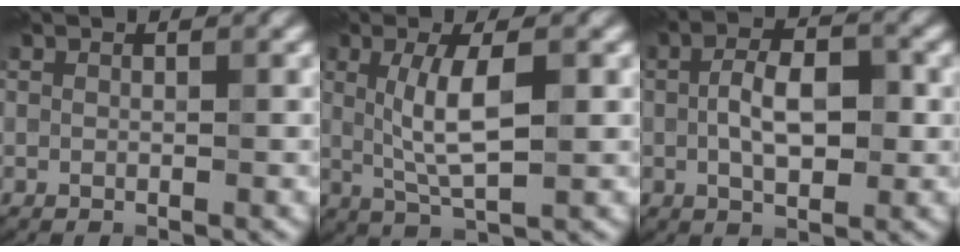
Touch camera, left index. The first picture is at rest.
{"total": 4.8, "force": [0.8, 1.2, 4.6], "torque": [-0.090, -0.001, 0.015]}
{"total": 5.0, "force": [-0.1, 2.4, 4.4], "torque": [-0.082, 0.003, -0.004]}